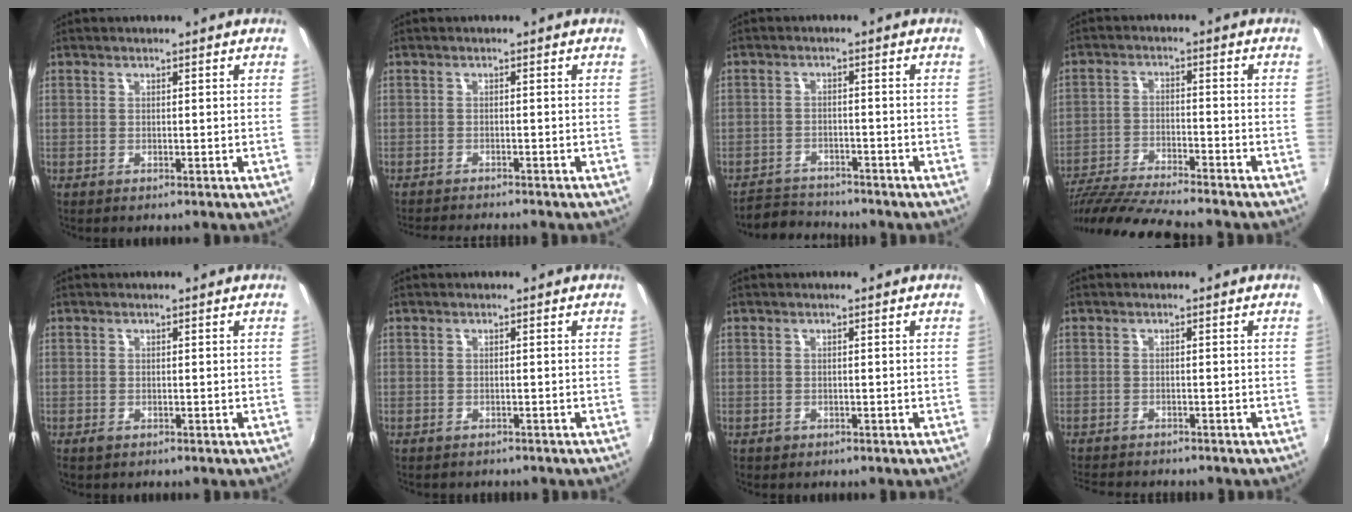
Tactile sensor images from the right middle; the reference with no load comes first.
{"total": 4.7, "force": [-4.4, -0.3, 1.6], "torque": [-0.039, -0.016, -0.074]}
{"total": 5.3, "force": [-5.1, 1.4, 0.2], "torque": [-0.024, 0.007, -0.091]}
{"total": 15.2, "force": [-13.5, 0.9, 6.9], "torque": [-0.147, -0.027, -0.235]}
{"total": 0.9, "force": [-0.6, 0.6, 0.4], "torque": [-0.009, -0.003, -0.012]}
{"total": 1.1, "force": [-1.0, 0.4, 0.3], "torque": [-0.009, -0.007, -0.011]}
{"total": 1.0, "force": [-0.5, 0.8, 0.2], "torque": [-0.006, -0.003, -0.006]}
{"total": 5.2, "force": [-4.9, 0.9, 1.7], "torque": [-0.045, -0.018, -0.079]}